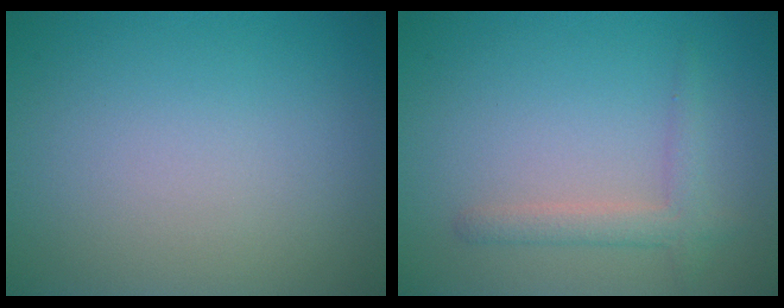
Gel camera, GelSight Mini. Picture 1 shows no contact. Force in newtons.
{"total": 2.2, "press": 2.2, "slide": 0.1}